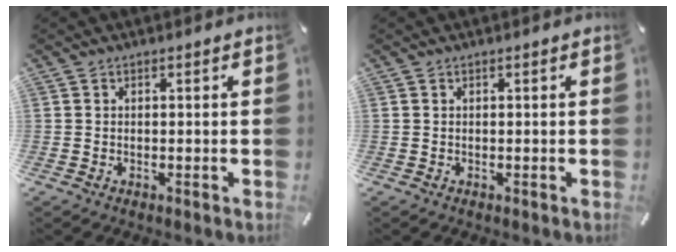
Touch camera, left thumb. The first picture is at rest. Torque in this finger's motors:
{"motor_torque": [0.00, 0.00, 0.00, 0.00, 0.00]}